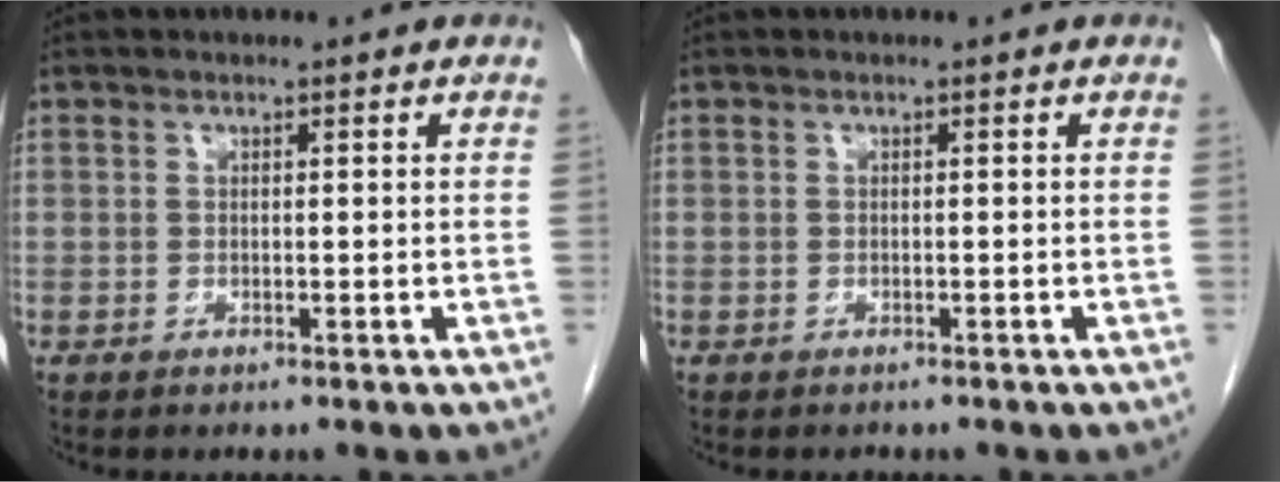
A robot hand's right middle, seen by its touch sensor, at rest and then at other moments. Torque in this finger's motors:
{"motor_torque": [-0.41, 0.10, -0.04, -0.01]}